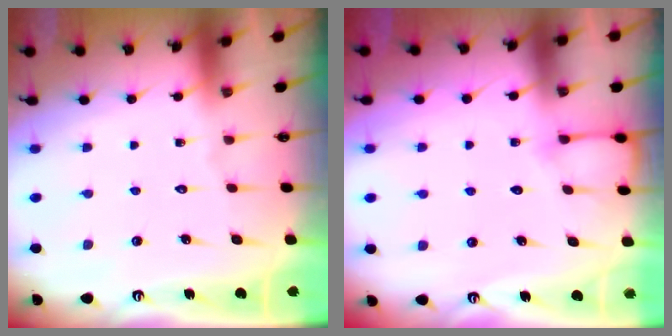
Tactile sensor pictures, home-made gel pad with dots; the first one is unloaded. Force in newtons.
{"total": 6.6, "press": 6.6, "slide": 0.5}